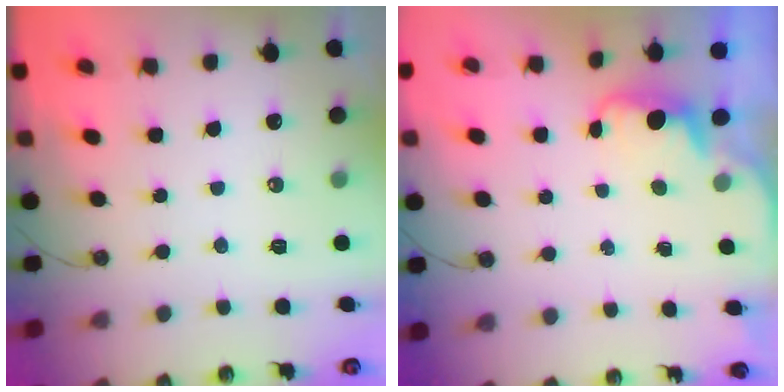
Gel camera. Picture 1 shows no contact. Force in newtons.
{"total": 2.1, "press": 2.0, "slide": 0.7}